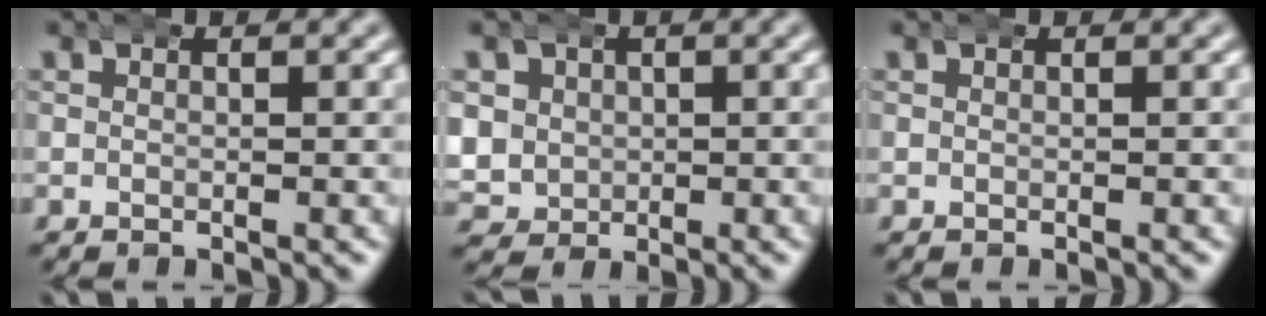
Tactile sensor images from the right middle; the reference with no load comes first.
{"total": 6.9, "force": [0.3, 6.4, 2.5], "torque": [-0.084, -0.026, -0.002]}
{"total": 0.0}